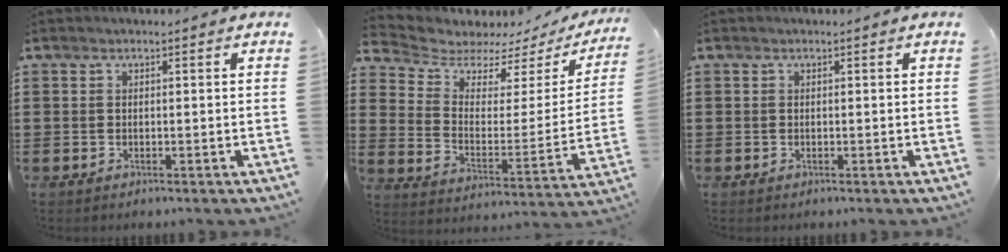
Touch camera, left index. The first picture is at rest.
{"total": 5.0, "force": [4.5, 1.9, 1.0], "torque": [-0.052, -0.035, 0.075]}
{"total": 0.0}